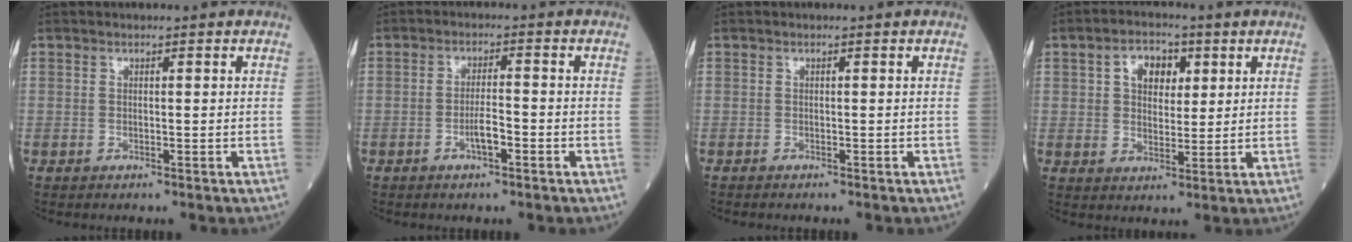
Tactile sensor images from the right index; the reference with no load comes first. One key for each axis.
{"total": 3.2, "fx": -1.5, "fy": 0.6, "fz": 2.8, "tx": -0.047, "ty": 0.002, "tz": -0.029}
{"total": 0.5, "fx": -0.5, "fy": 0.0, "fz": 0.0, "tx": 0.000, "ty": 0.000, "tz": -0.013}
{"total": 6.0, "fx": 2.2, "fy": 3.9, "fz": 4.0, "tx": -0.065, "ty": 0.016, "tz": 0.037}